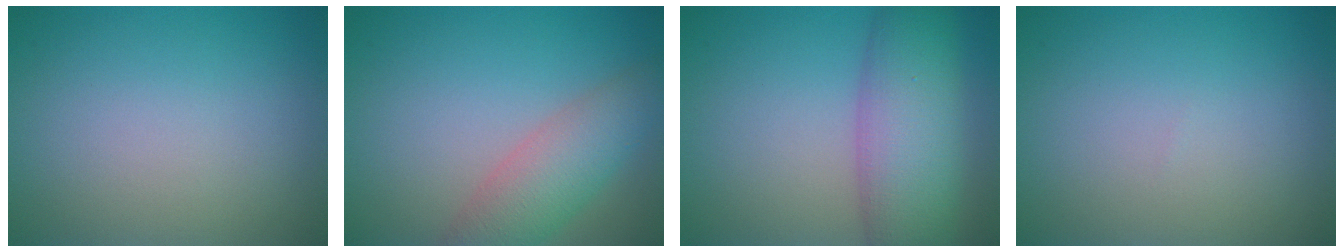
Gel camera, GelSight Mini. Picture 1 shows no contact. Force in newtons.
{"total": 4.6, "press": 4.6, "slide": 0.1}
{"total": 8.0, "press": 8.0, "slide": 0.2}
{"total": 0.0}